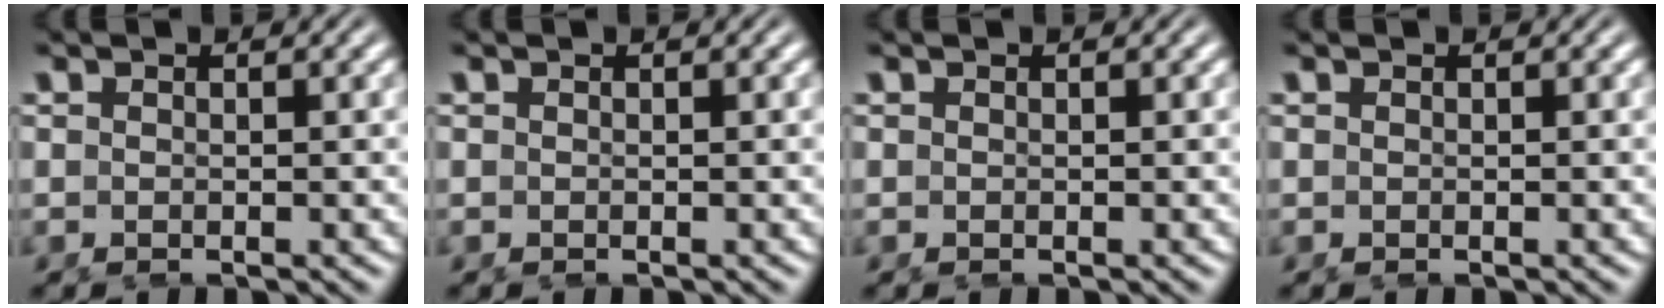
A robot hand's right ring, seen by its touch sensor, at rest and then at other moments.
{"total": 0.0}
{"total": 0.0}
{"total": 0.0}